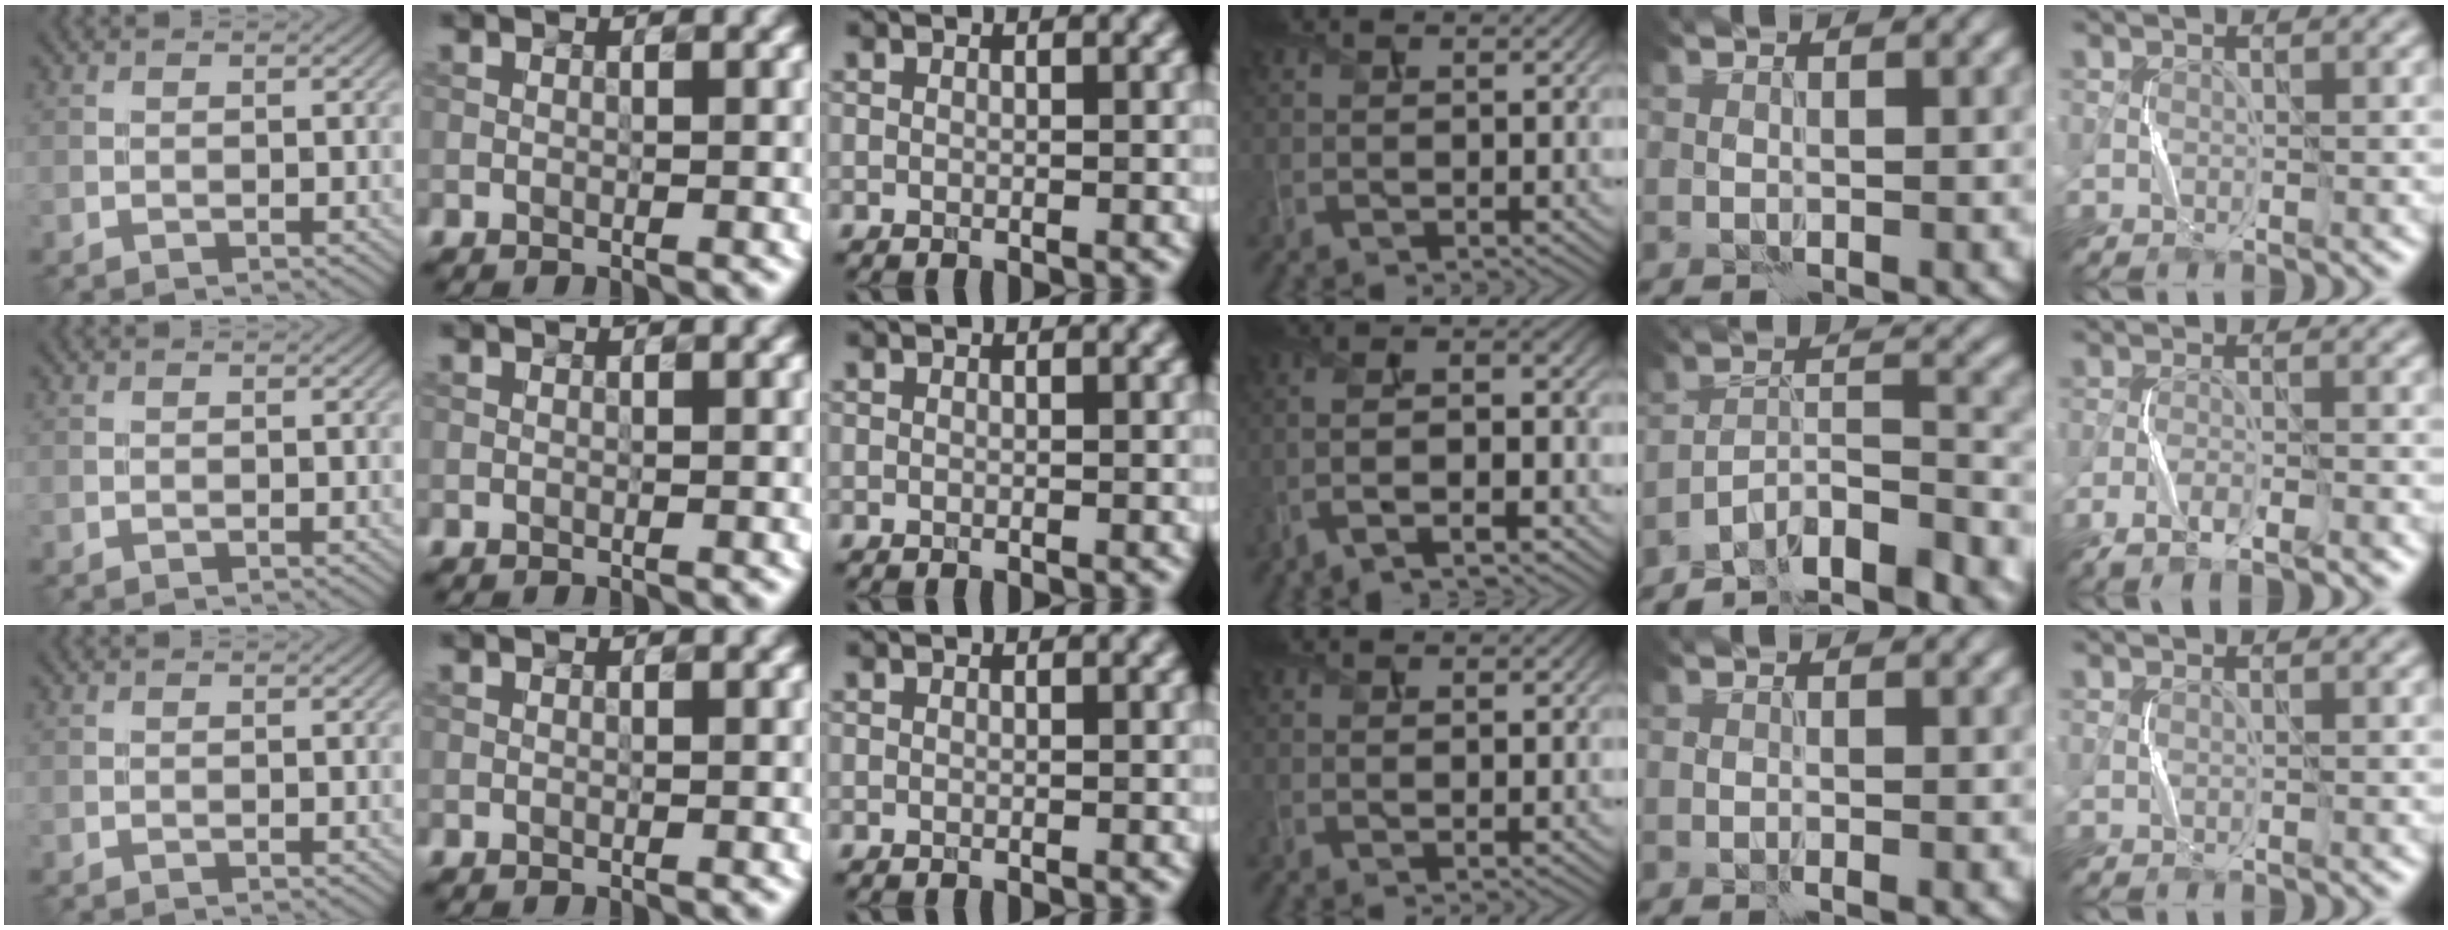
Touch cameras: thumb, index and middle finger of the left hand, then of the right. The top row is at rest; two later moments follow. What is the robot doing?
{"motion": "squeeze", "object": "sponge"}